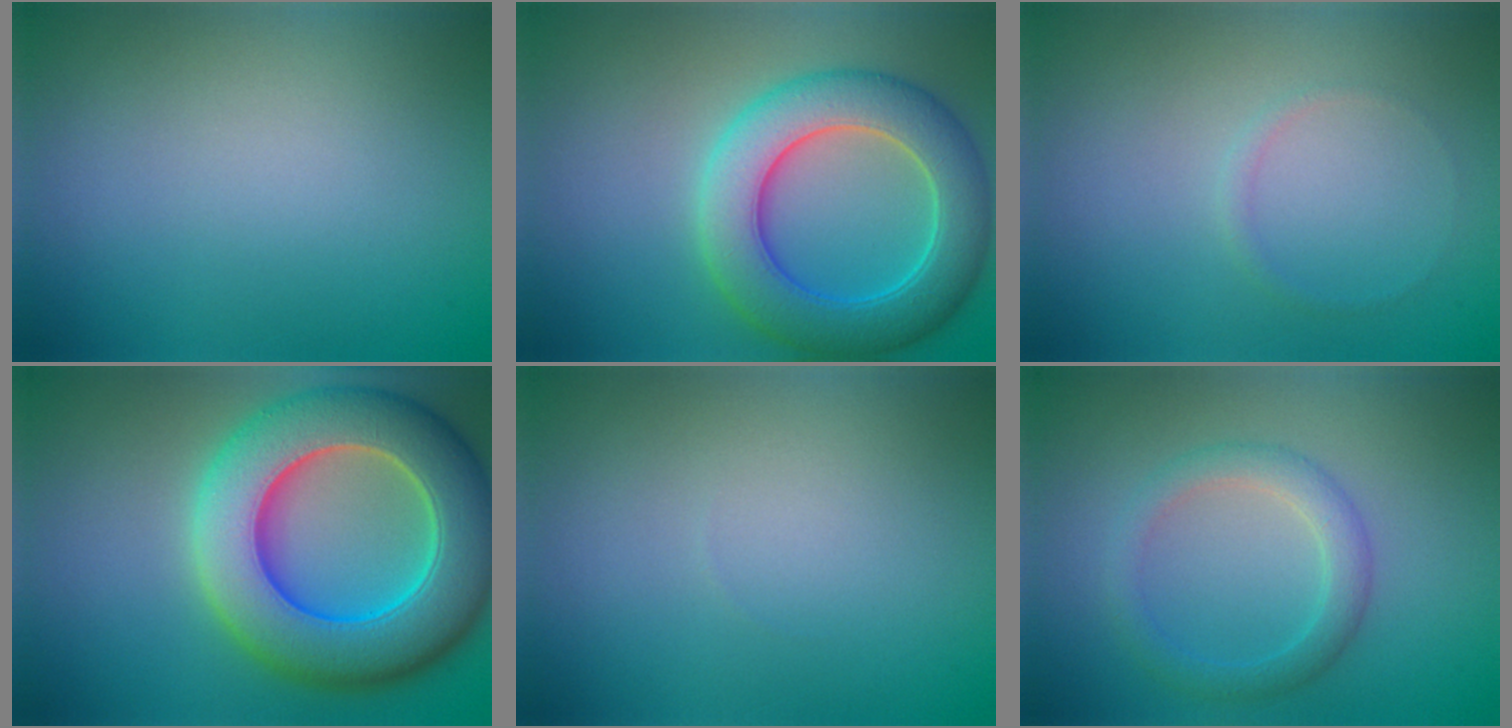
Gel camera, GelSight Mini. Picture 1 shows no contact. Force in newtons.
{"total": 7.6, "press": 7.6, "slide": 0.3}
{"total": 0.7, "press": 0.7, "slide": 0.1}
{"total": 12.2, "press": 12.2, "slide": 0.9}
{"total": 0.0}
{"total": 2.7, "press": 2.7, "slide": 0.1}